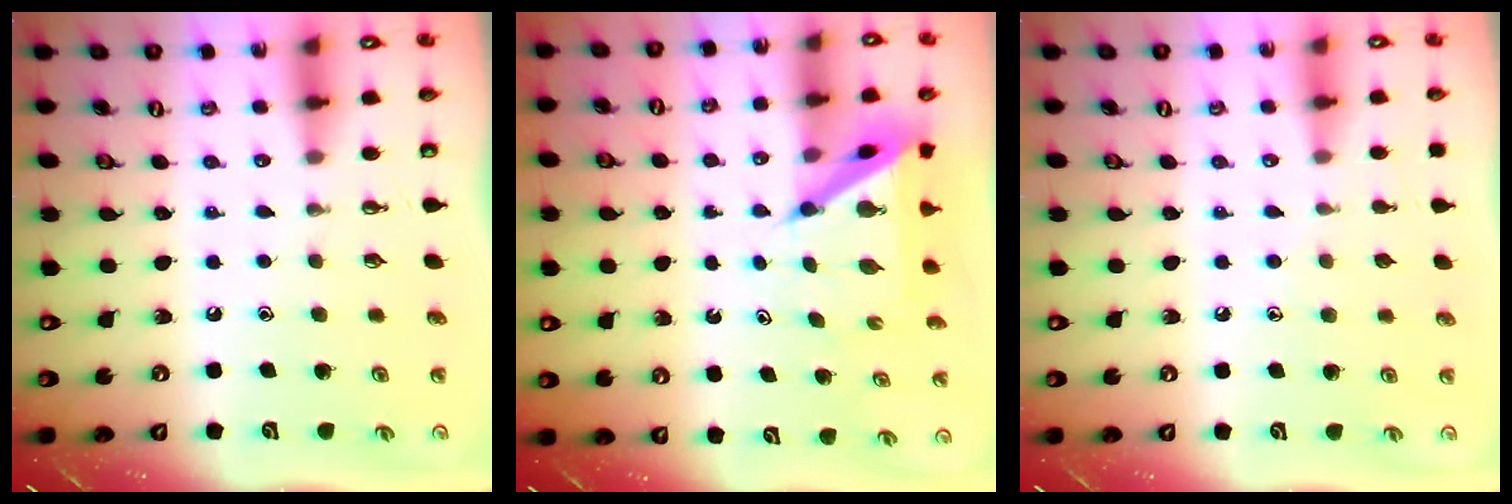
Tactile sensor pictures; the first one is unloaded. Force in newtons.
{"total": 6.8, "press": 6.7, "slide": 0.5}
{"total": 4.6, "press": 4.6, "slide": 0.5}